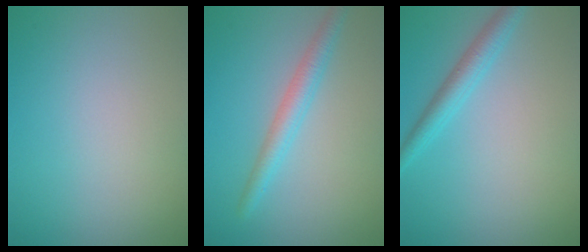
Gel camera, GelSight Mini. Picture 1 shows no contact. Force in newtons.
{"total": 2.6, "press": 2.6, "slide": 0.1}
{"total": 2.6, "press": 2.5, "slide": 0.1}